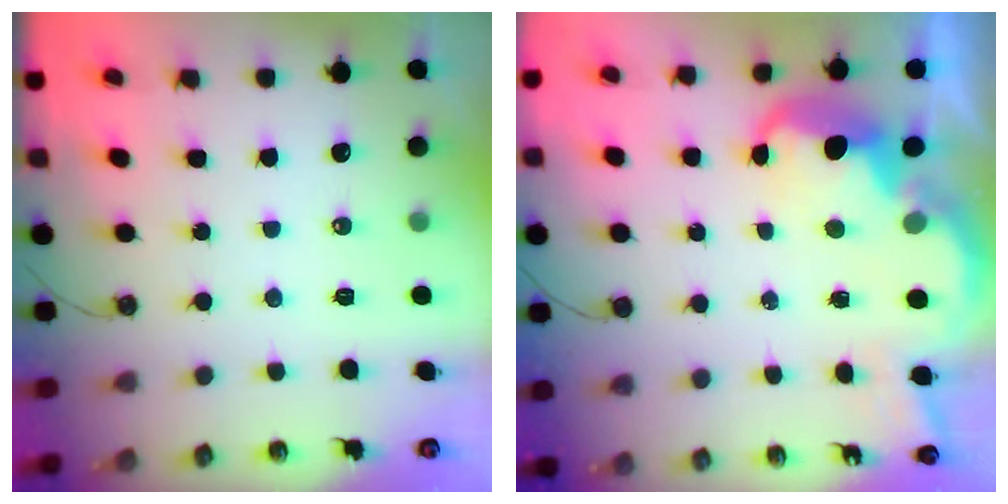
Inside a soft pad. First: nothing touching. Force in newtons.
{"total": 7.9, "press": 7.9, "slide": 0.6}